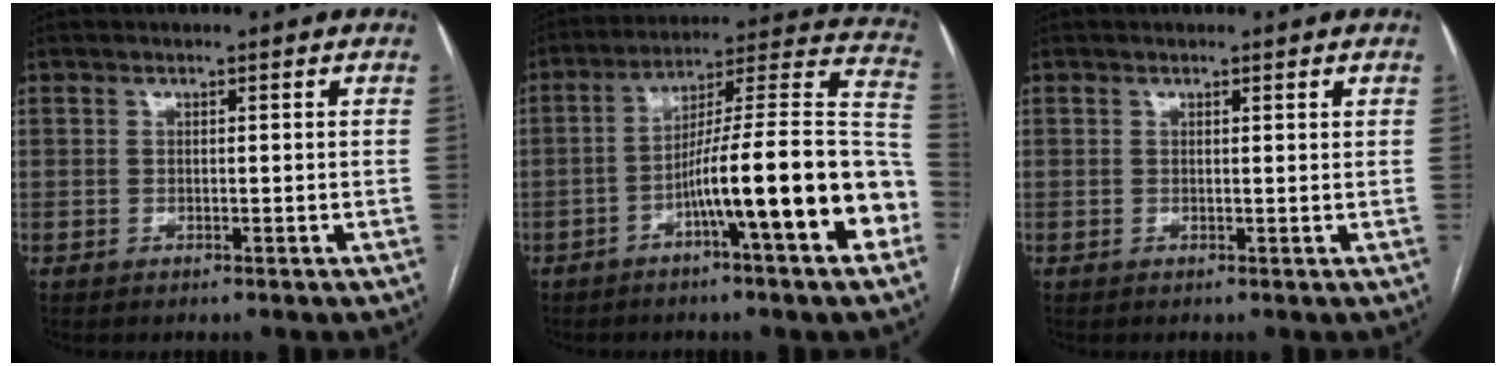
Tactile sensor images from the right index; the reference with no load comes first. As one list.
[{"total": 19.3, "force": [-6.6, 0.8, 18.1], "torque": [-0.224, 0.029, -0.101]}, {"total": 0.6, "force": [0.5, -0.1, 0.2], "torque": [-0.004, -0.001, 0.005]}]